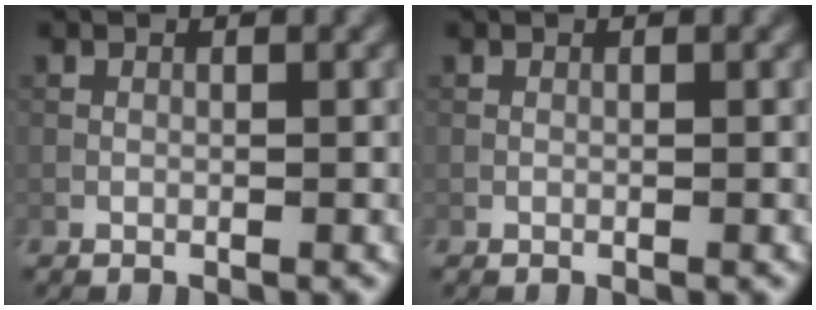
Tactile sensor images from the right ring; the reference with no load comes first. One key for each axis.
{"total": 0.0}